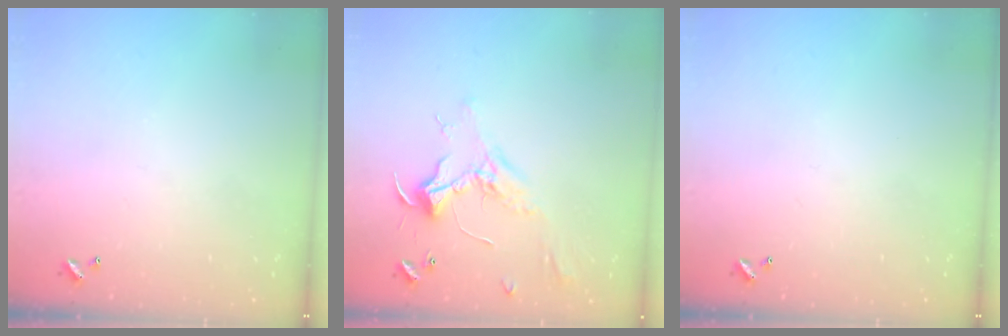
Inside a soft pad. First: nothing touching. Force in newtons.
{"total": 2.4, "press": 2.3, "slide": 0.8}
{"total": 0.0}